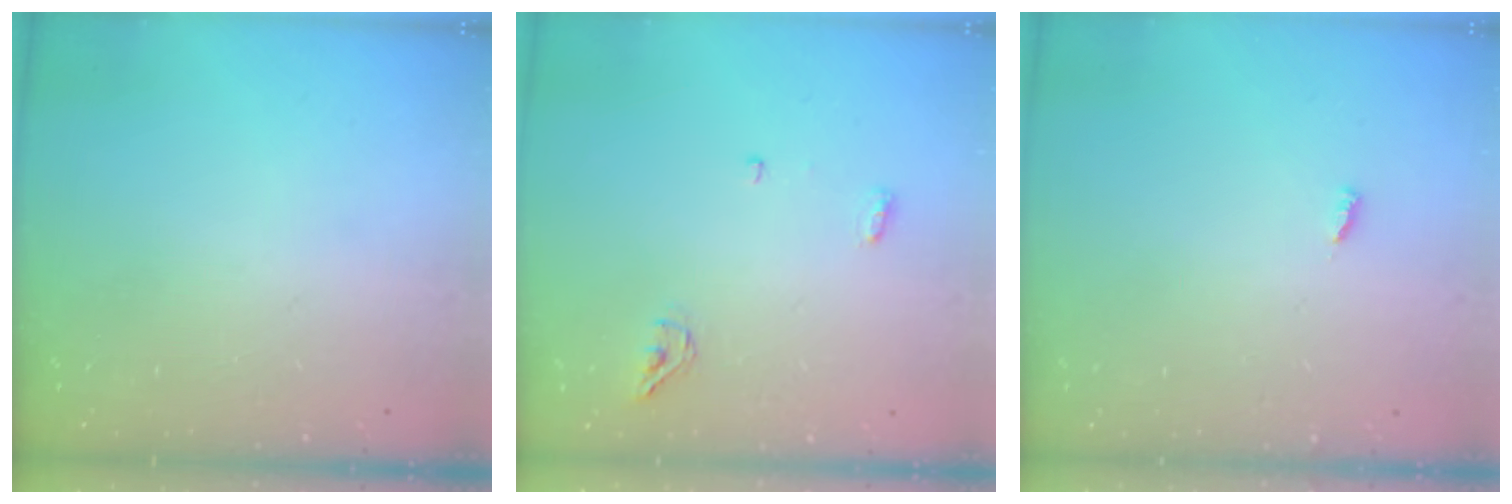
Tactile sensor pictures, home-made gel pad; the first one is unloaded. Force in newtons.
{"total": 4.3, "press": 4.0, "slide": 1.4}
{"total": 3.0, "press": 3.0, "slide": 0.0}